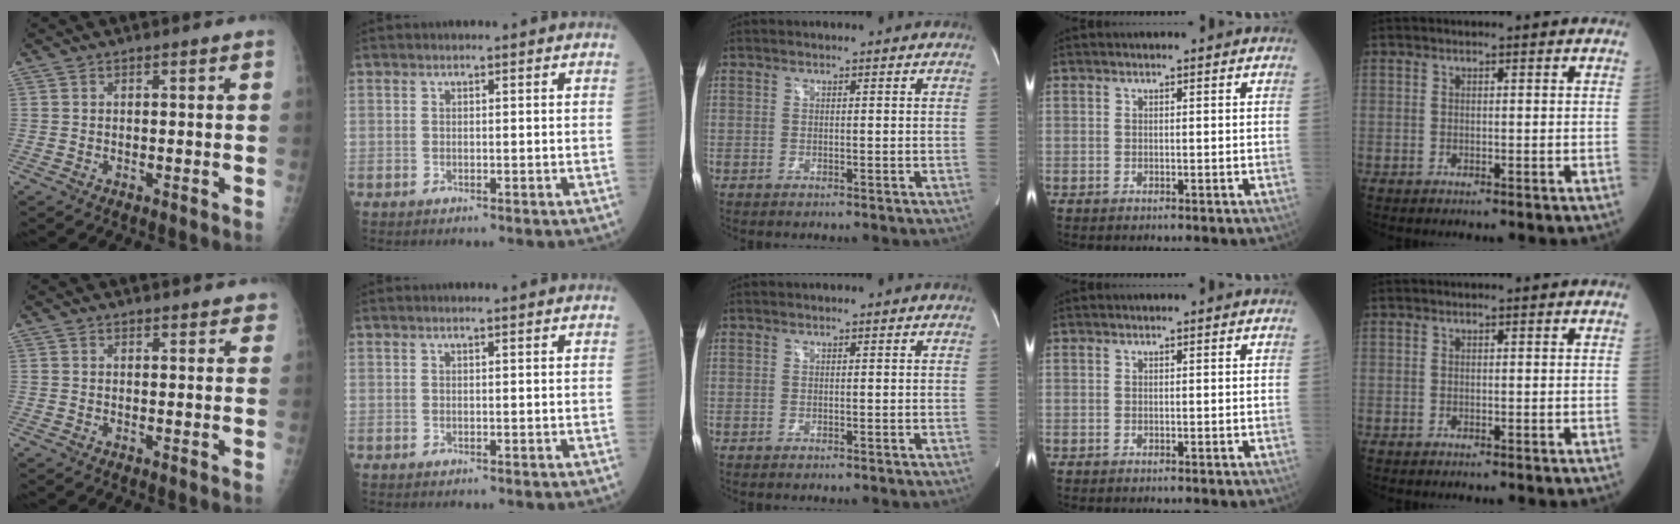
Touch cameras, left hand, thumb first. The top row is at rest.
{"thumb": {"total": 3.2, "force": [2.8, 1.2, 0.8], "torque": [0.018, -0.006, 0.023]}, "index": {"total": 0.9, "force": [0.6, -0.2, 0.6], "torque": [-0.012, 0.004, 0.011]}}